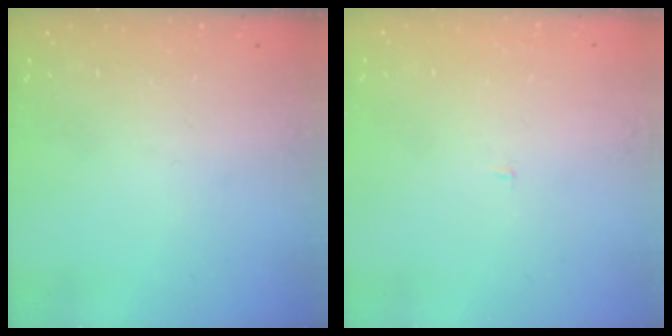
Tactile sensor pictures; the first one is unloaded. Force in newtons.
{"total": 1.2, "press": 1.2, "slide": 0.1}